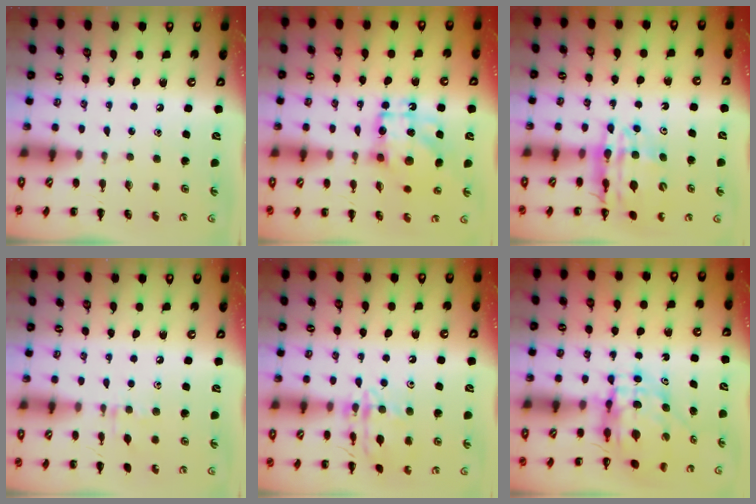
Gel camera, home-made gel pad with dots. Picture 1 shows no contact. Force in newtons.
{"total": 13.3, "press": 13.2, "slide": 1.4}
{"total": 14.4, "press": 13.9, "slide": 3.6}
{"total": 5.0, "press": 4.8, "slide": 1.5}
{"total": 14.4, "press": 14.4, "slide": 1.0}
{"total": 5.9, "press": 5.9, "slide": 0.7}